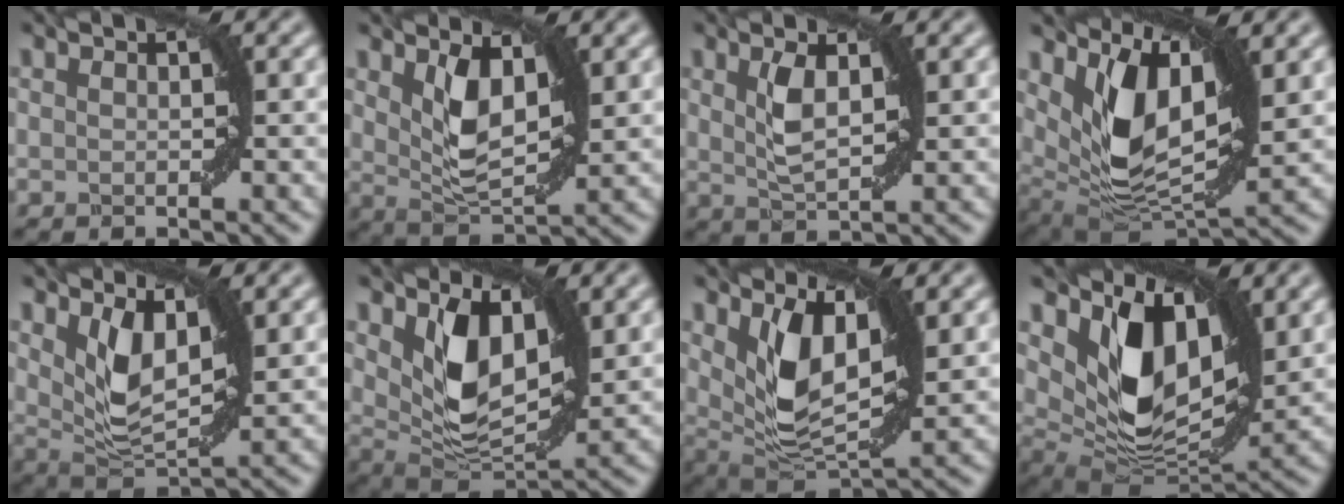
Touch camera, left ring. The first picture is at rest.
{"total": 4.5, "force": [1.6, 2.2, 3.6], "torque": [-0.073, -0.006, 0.032]}
{"total": 2.9, "force": [1.0, 1.0, 2.5], "torque": [-0.054, -0.001, 0.021]}
{"total": 9.6, "force": [3.0, 4.7, 7.8], "torque": [-0.152, -0.013, 0.059]}
{"total": 4.8, "force": [2.0, 2.3, 3.7], "torque": [-0.081, -0.009, 0.040]}
{"total": 6.3, "force": [2.2, 3.4, 4.9], "torque": [-0.098, -0.015, 0.044]}
{"total": 6.7, "force": [2.1, 3.3, 5.5], "torque": [-0.111, -0.014, 0.043]}
{"total": 9.7, "force": [3.7, 5.5, 7.2], "torque": [-0.130, -0.020, 0.074]}